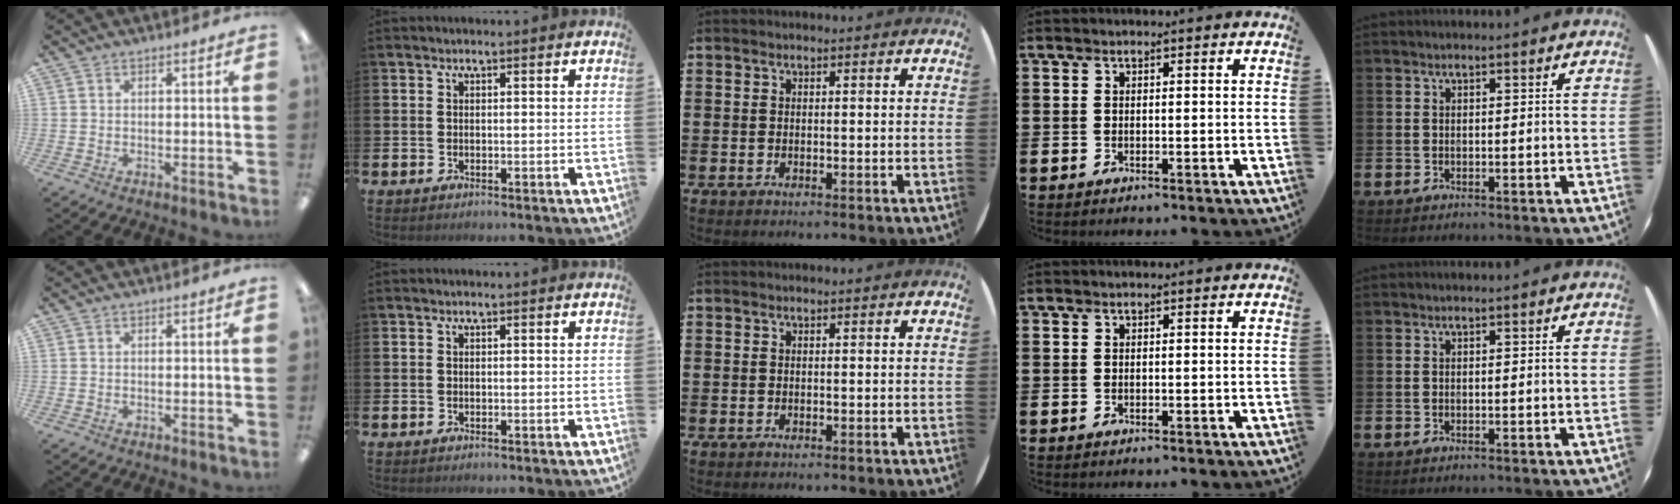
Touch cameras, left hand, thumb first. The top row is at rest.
{}